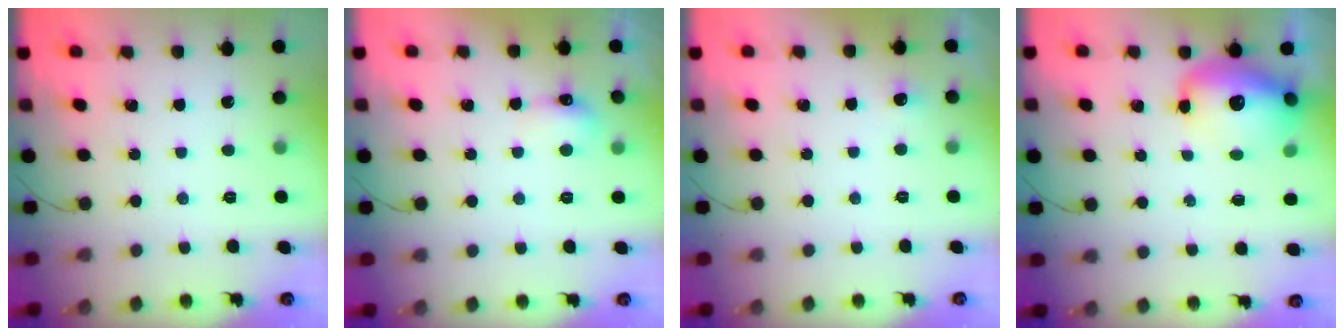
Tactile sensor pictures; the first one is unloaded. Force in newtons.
{"total": 5.6, "press": 5.5, "slide": 1.0}
{"total": 11.0, "press": 3.4, "slide": 10.5}
{"total": 14.1, "press": 13.7, "slide": 3.3}